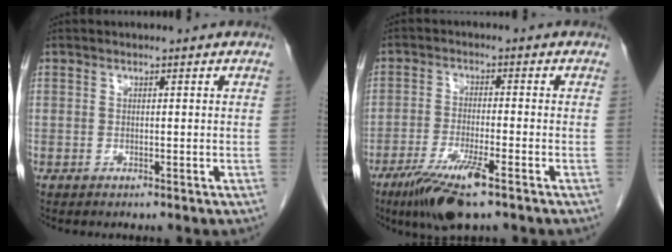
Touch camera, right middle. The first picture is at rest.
{"total": 8.5, "force": [-5.4, 0.7, 6.6], "torque": [-0.128, -0.022, -0.094]}